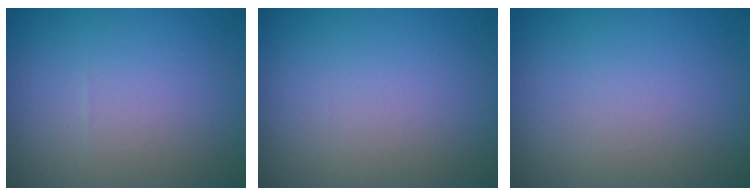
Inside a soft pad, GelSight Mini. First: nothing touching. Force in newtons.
{"total": 0.0}
{"total": 0.0}